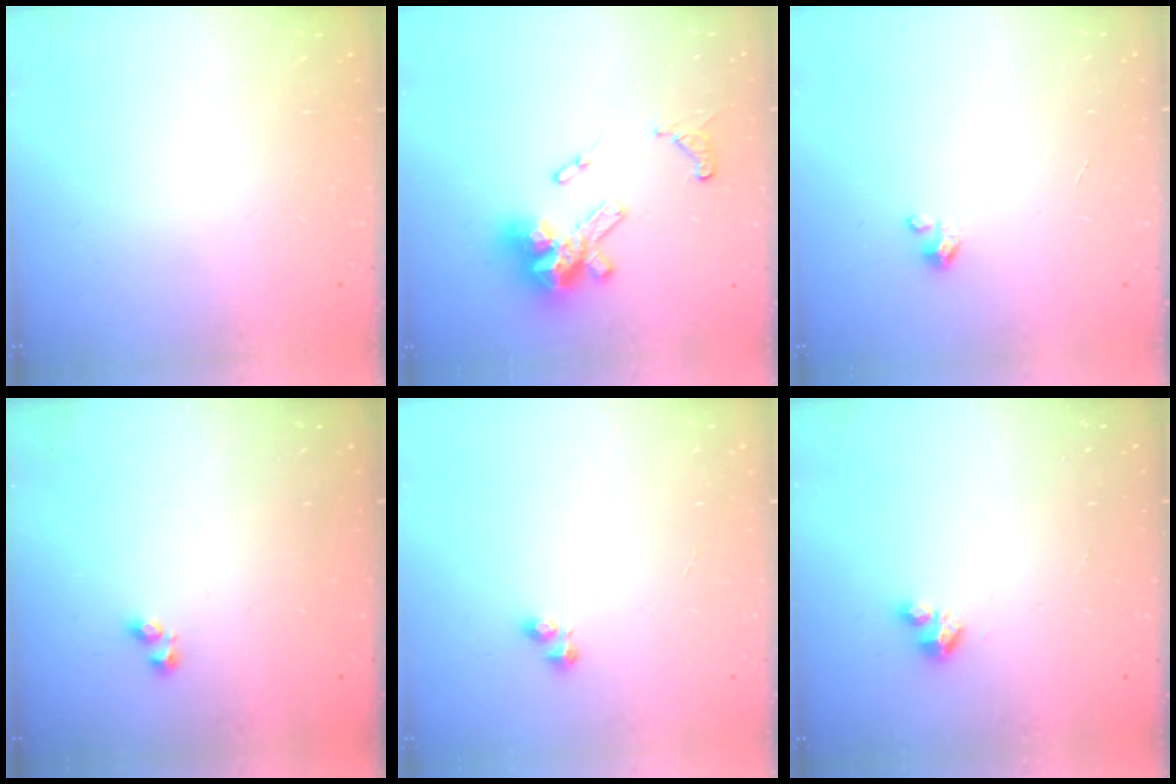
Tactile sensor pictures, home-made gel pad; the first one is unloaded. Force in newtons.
{"total": 15.9, "press": 15.9, "slide": 1.7}
{"total": 2.0, "press": 1.9, "slide": 0.3}
{"total": 1.6, "press": 1.5, "slide": 0.3}
{"total": 2.6, "press": 2.6, "slide": 0.4}
{"total": 2.8, "press": 2.8, "slide": 0.2}